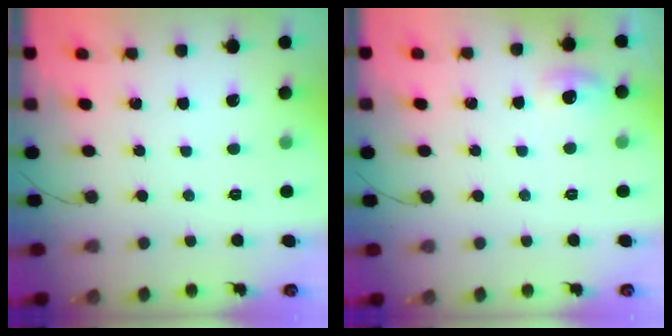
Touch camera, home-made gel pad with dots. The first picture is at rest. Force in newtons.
{"total": 5.9, "press": 5.7, "slide": 1.6}